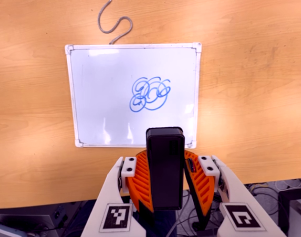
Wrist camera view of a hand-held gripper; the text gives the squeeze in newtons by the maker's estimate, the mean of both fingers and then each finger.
{"total": 6.9, "left": 6.6, "right": 7.1}